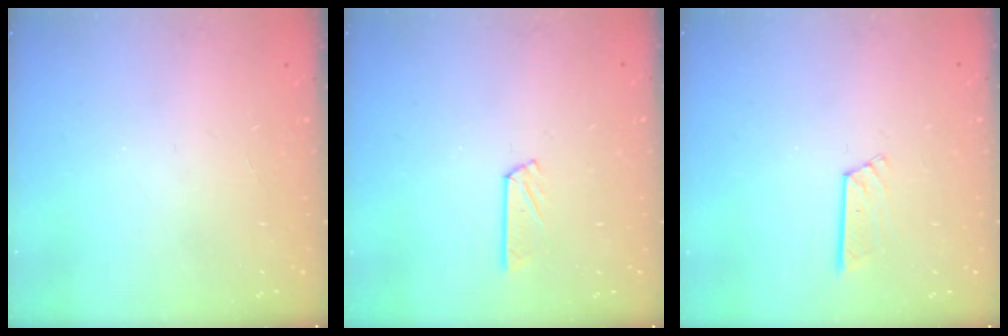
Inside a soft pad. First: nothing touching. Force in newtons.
{"total": 4.8, "press": 4.8, "slide": 0.3}
{"total": 6.2, "press": 6.2, "slide": 0.4}